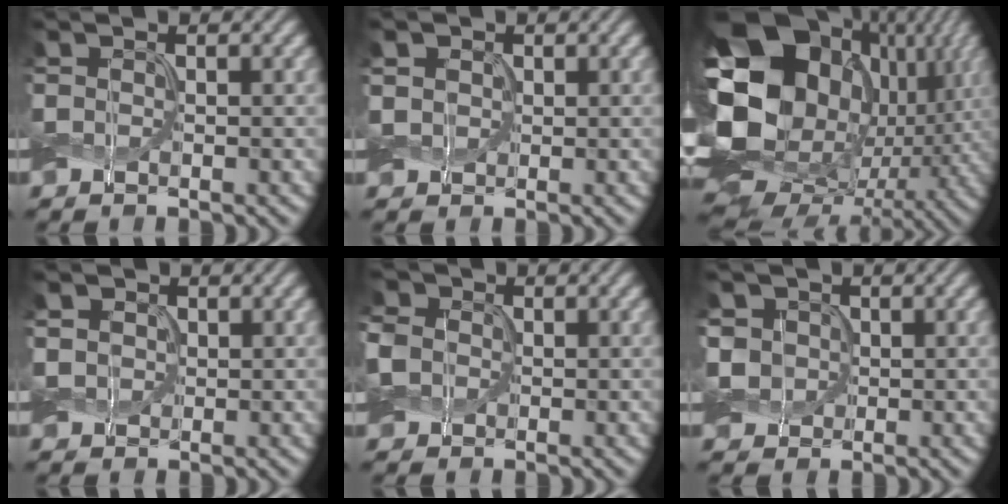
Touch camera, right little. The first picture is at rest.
{"total": 2.2, "force": [0.7, 1.8, 1.0], "torque": [-0.036, 0.003, 0.012]}
{"total": 22.0, "force": [1.8, 17.1, 13.7], "torque": [-0.288, -0.021, 0.013]}
{"total": 2.6, "force": [0.8, 2.2, 1.2], "torque": [-0.045, 0.005, 0.016]}
{"total": 4.5, "force": [0.4, 3.9, 2.3], "torque": [-0.077, 0.018, -0.005]}
{"total": 3.5, "force": [0.4, 3.1, 1.4], "torque": [-0.050, 0.009, -0.002]}